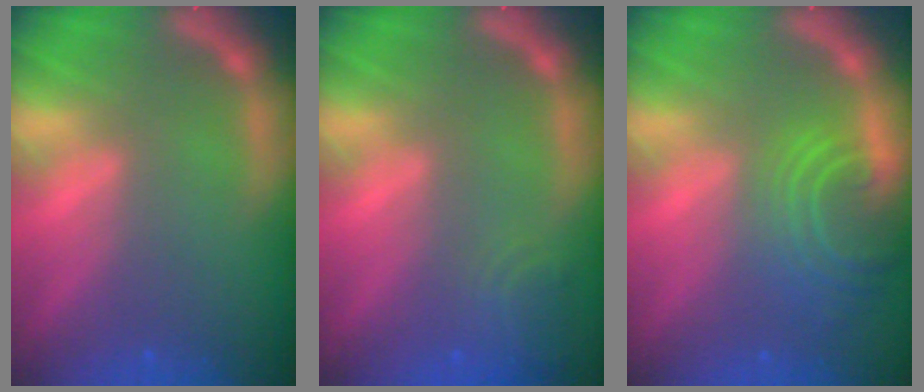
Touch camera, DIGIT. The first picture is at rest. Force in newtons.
{"total": 2.9}
{"total": 6.6}